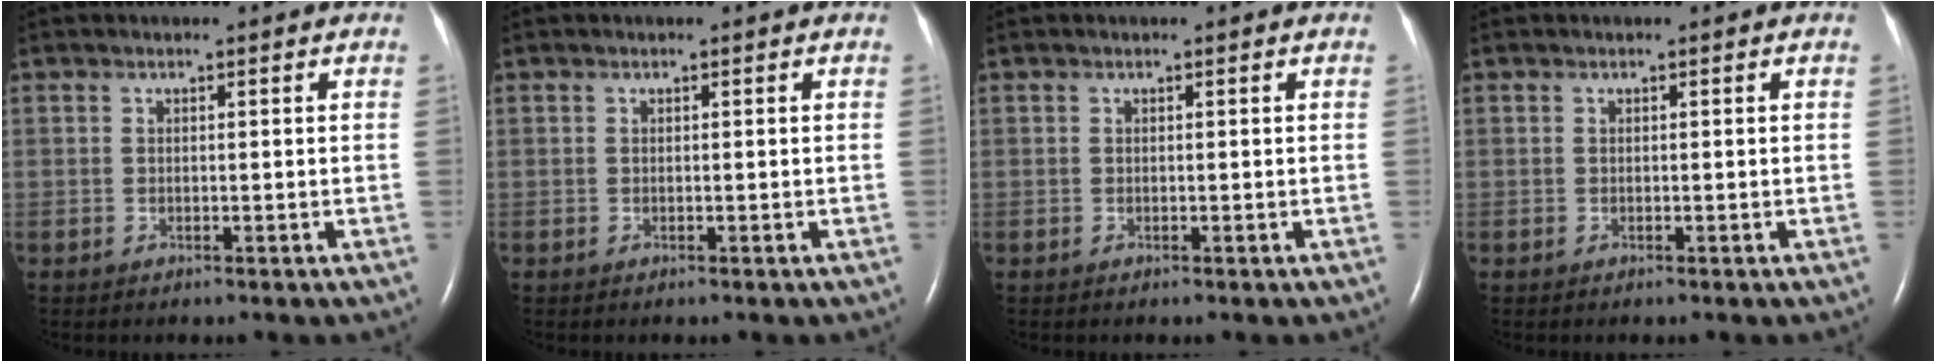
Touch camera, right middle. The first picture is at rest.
{"total": 0.0}
{"total": 0.0}
{"total": 0.0}